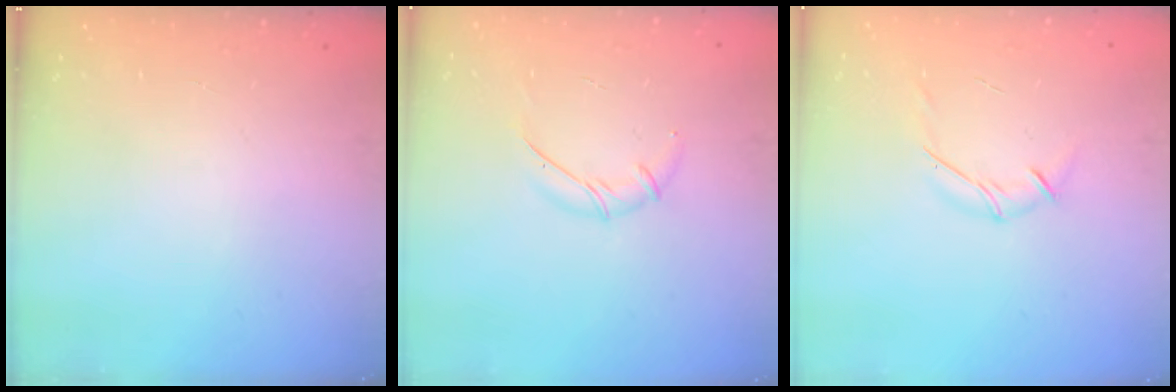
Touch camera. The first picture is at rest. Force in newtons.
{"total": 6.3, "press": 6.2, "slide": 1.2}
{"total": 6.7, "press": 6.5, "slide": 1.6}